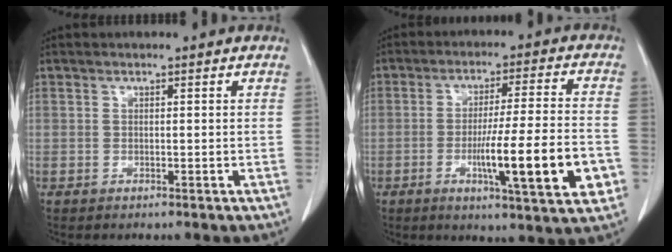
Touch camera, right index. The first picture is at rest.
{"total": 14.9, "force": [-4.3, 0.7, 14.2], "torque": [-0.212, -0.011, -0.064]}